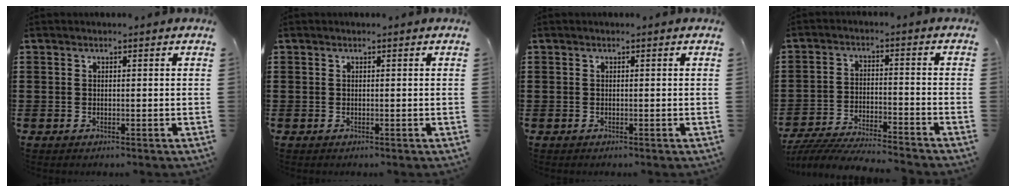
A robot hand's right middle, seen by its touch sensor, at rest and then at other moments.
{"total": 0.0}
{"total": 0.0}
{"total": 6.1, "force": [-5.9, 0.3, 1.5], "torque": [-0.033, 0.000, -0.117]}